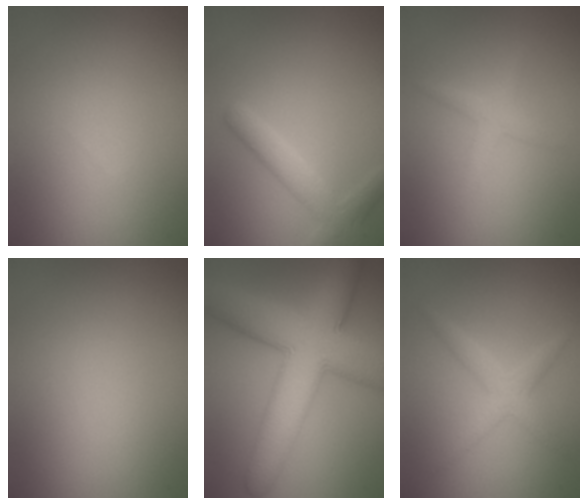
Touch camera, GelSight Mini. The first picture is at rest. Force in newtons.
{"total": 2.9, "press": 2.9, "slide": 0.1}
{"total": 1.6, "press": 1.6, "slide": 0.1}
{"total": 0.0}
{"total": 11.7, "press": 11.7, "slide": 0.4}
{"total": 2.2, "press": 2.2, "slide": 0.1}